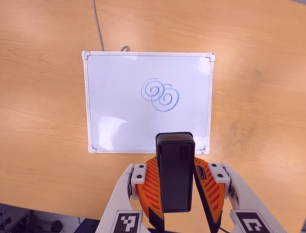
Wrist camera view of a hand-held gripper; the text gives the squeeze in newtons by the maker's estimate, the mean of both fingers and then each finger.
{"total": 5.5, "left": 5.4, "right": 5.6}